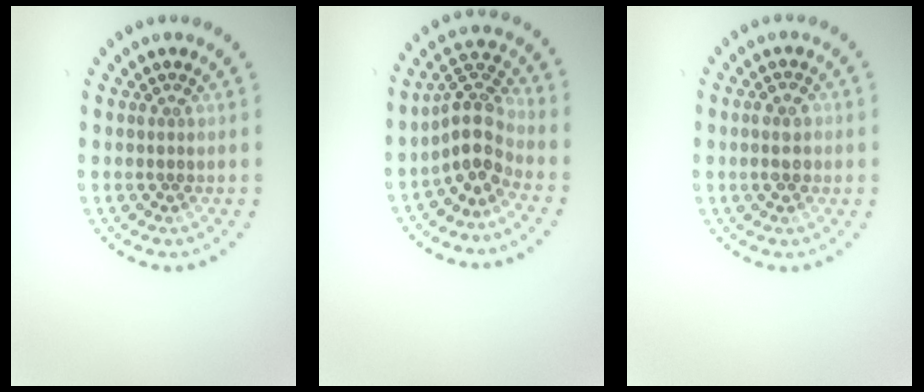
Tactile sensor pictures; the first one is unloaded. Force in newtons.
{"total": 3.8, "press": 2.9, "slide": 2.5}
{"total": 2.1, "press": 2.0, "slide": 0.4}